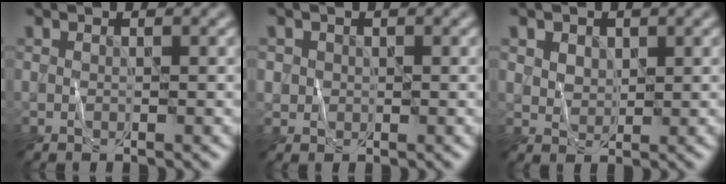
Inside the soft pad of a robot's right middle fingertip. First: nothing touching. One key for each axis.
{"total": 1.0, "fx": 0.1, "fy": 1.0, "fz": 0.1, "tx": 0.009, "ty": -0.002, "tz": 0.002}
{"total": 3.2, "fx": 1.9, "fy": 2.1, "fz": 1.3, "tx": -0.043, "ty": 0.006, "tz": 0.038}